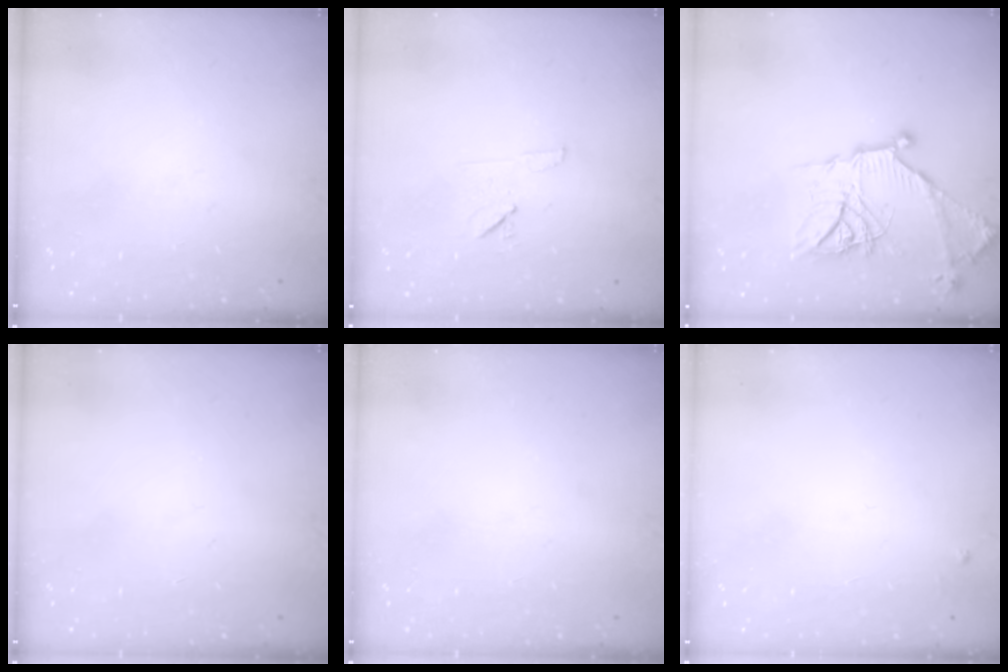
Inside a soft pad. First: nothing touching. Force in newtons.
{"total": 6.4, "press": 6.4, "slide": 0.6}
{"total": 17.4, "press": 17.4, "slide": 0.5}
{"total": 0.0}
{"total": 0.0}
{"total": 3.1, "press": 3.1, "slide": 0.5}